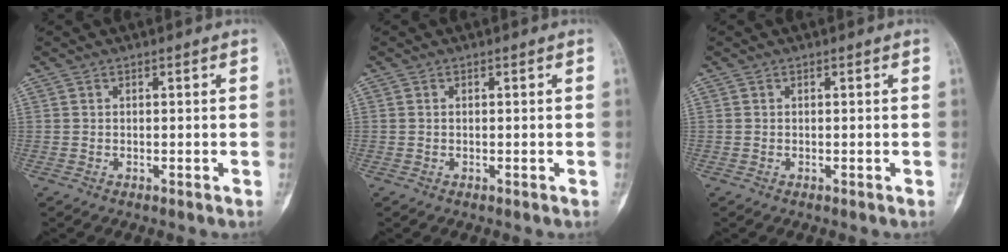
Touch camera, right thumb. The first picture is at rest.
{"total": 0.0}
{"total": 0.0}